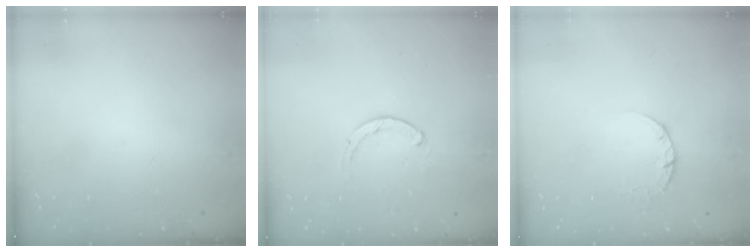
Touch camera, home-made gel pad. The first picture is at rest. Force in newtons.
{"total": 1.8, "press": 1.7, "slide": 0.5}
{"total": 2.4, "press": 2.4, "slide": 0.3}